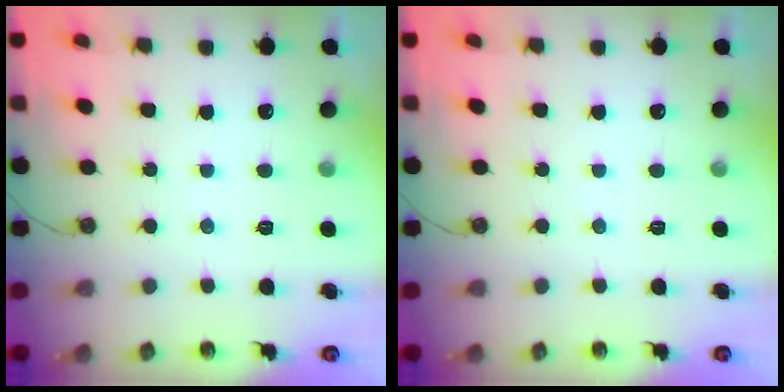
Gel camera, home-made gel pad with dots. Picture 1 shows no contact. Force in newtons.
{"total": 0.0}